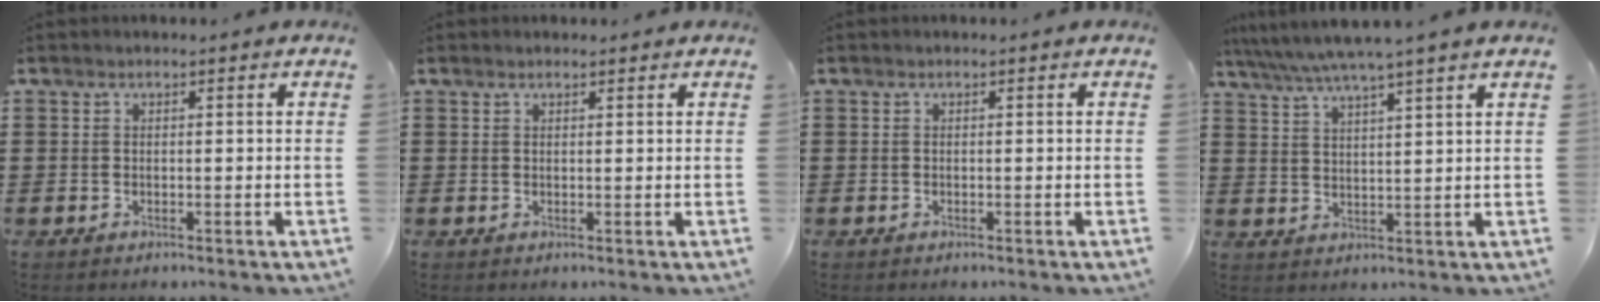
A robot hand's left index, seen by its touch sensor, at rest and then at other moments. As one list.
[{"total": 0.9, "force": [0.8, 0.2, 0.2], "torque": [-0.005, 0.001, 0.016]}, {"total": 0.0}, {"total": 4.8, "force": [4.2, -0.8, 2.3], "torque": [-0.058, -0.022, 0.069]}]